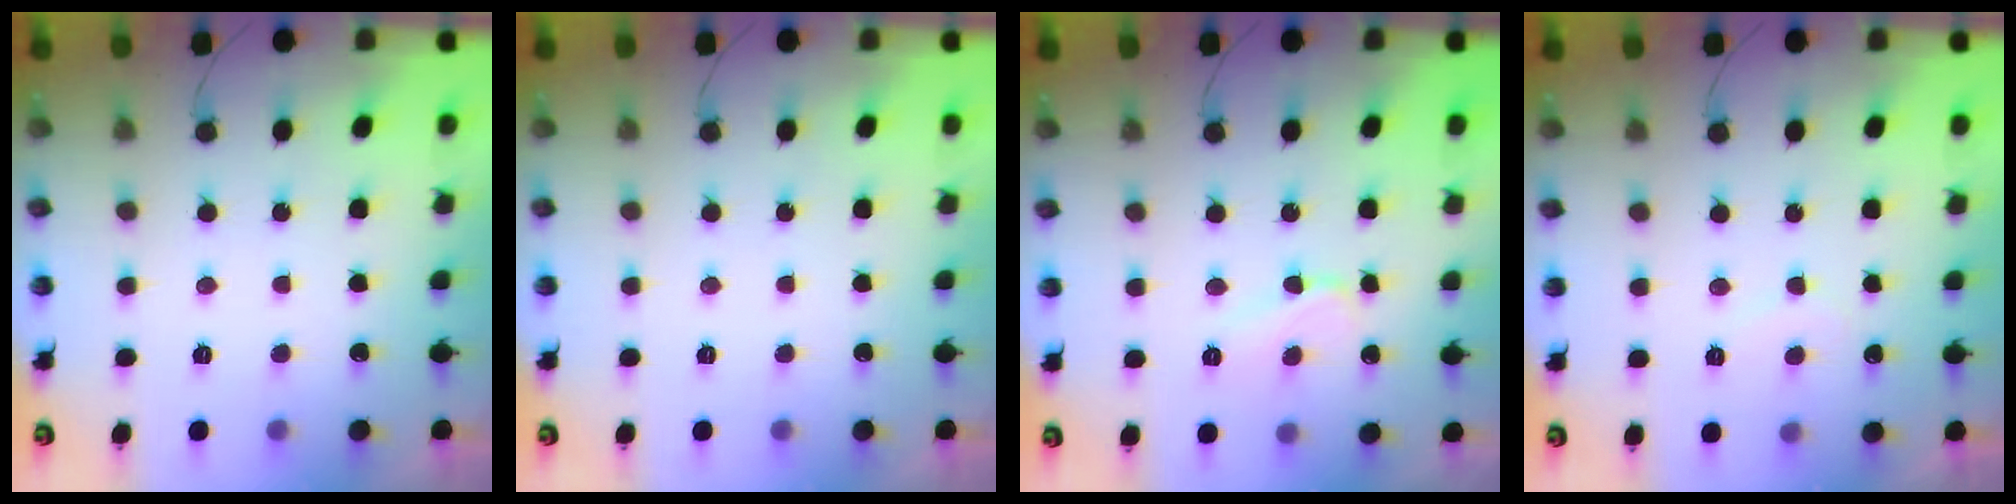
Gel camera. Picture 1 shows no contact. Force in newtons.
{"total": 0.0}
{"total": 5.6, "press": 5.6, "slide": 0.3}
{"total": 5.2, "press": 5.1, "slide": 0.4}